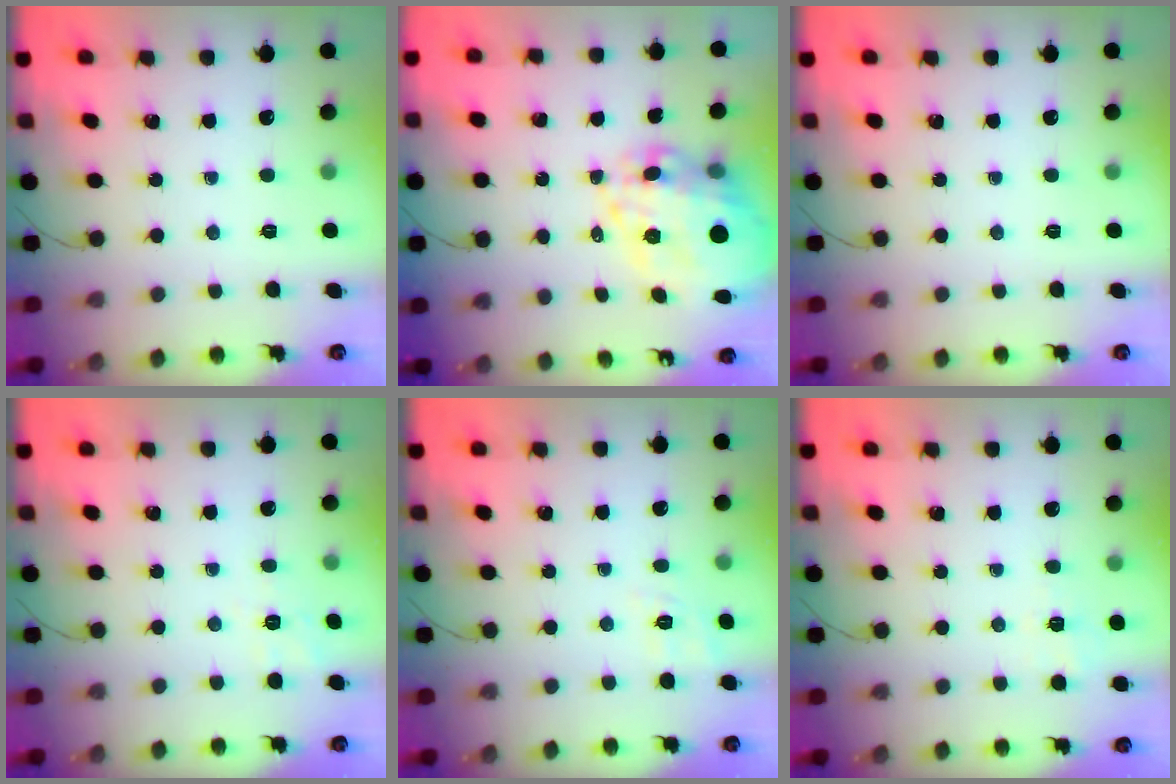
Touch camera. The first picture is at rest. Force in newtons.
{"total": 20.5, "press": 20.0, "slide": 4.7}
{"total": 0.0}
{"total": 2.2, "press": 0.7, "slide": 2.0}
{"total": 2.1, "press": 0.4, "slide": 2.1}
{"total": 2.4, "press": 1.8, "slide": 1.6}